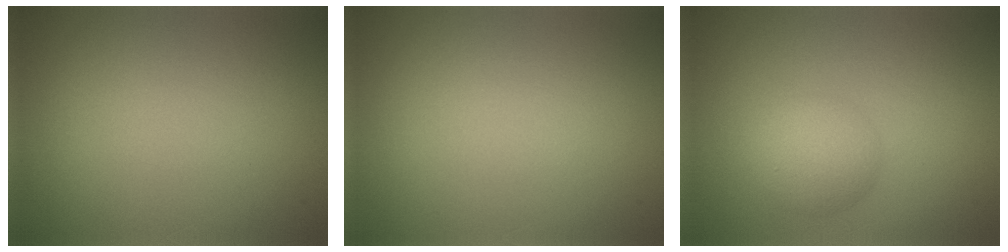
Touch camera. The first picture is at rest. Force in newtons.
{"total": 0.0}
{"total": 3.4, "press": 3.4, "slide": 0.1}